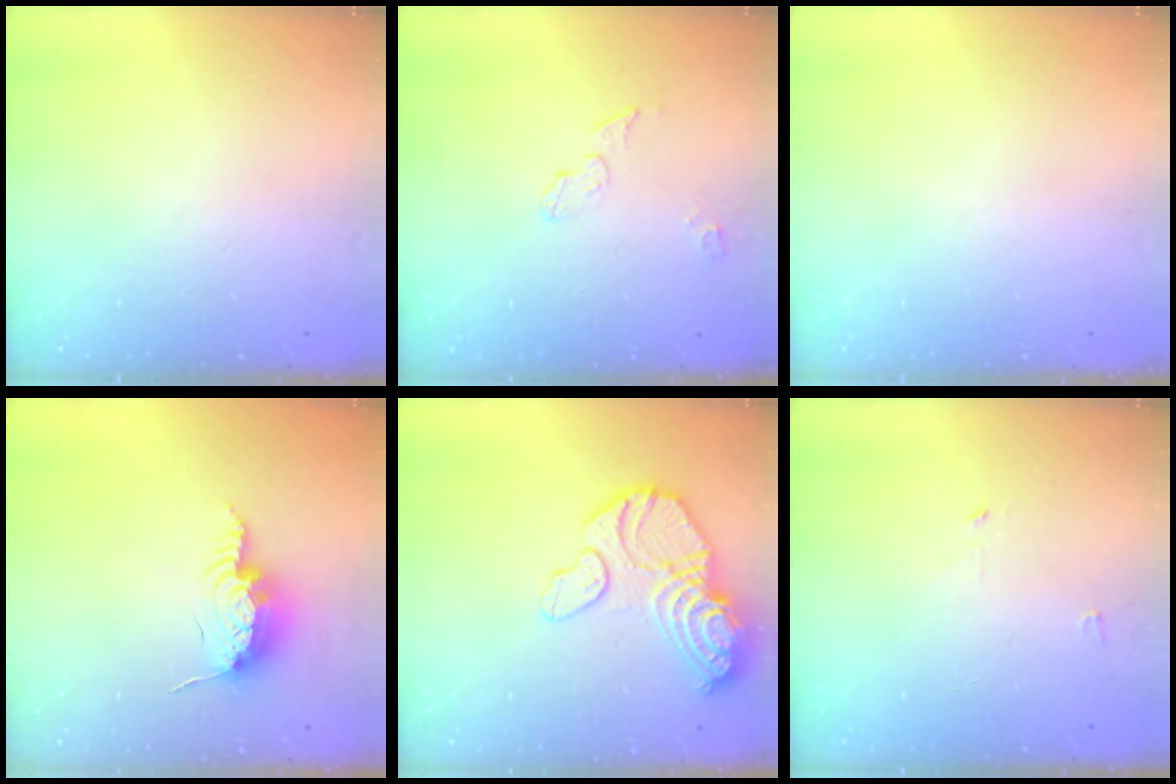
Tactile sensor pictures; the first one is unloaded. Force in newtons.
{"total": 4.5, "press": 4.5, "slide": 0.2}
{"total": 0.0}
{"total": 12.9, "press": 12.9, "slide": 0.8}
{"total": 17.8, "press": 17.7, "slide": 1.9}
{"total": 2.4, "press": 2.4, "slide": 0.2}